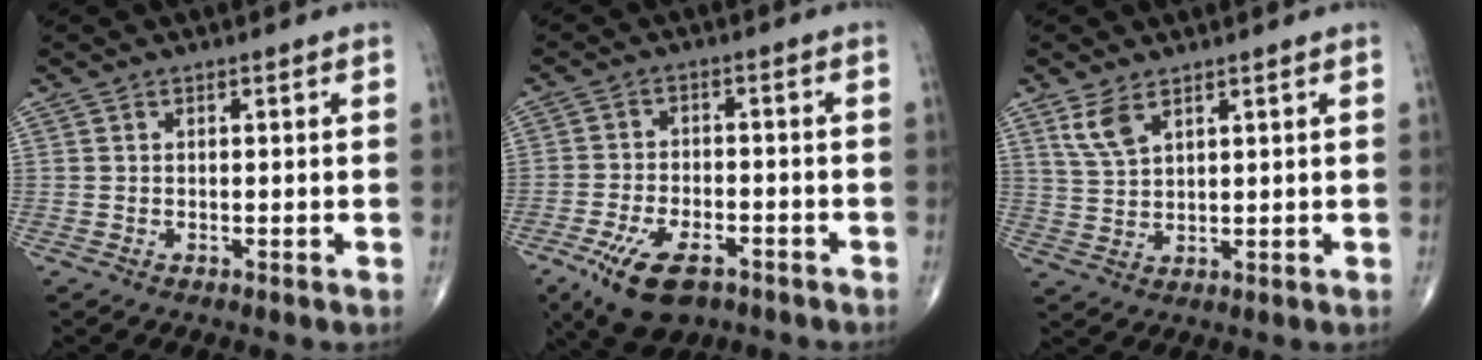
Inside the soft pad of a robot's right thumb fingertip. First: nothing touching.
{"total": 11.1, "force": [-6.3, 5.4, 7.3], "torque": [-0.131, 0.015, -0.103]}
{"total": 4.8, "force": [3.0, 2.1, 3.1], "torque": [-0.064, -0.009, 0.067]}